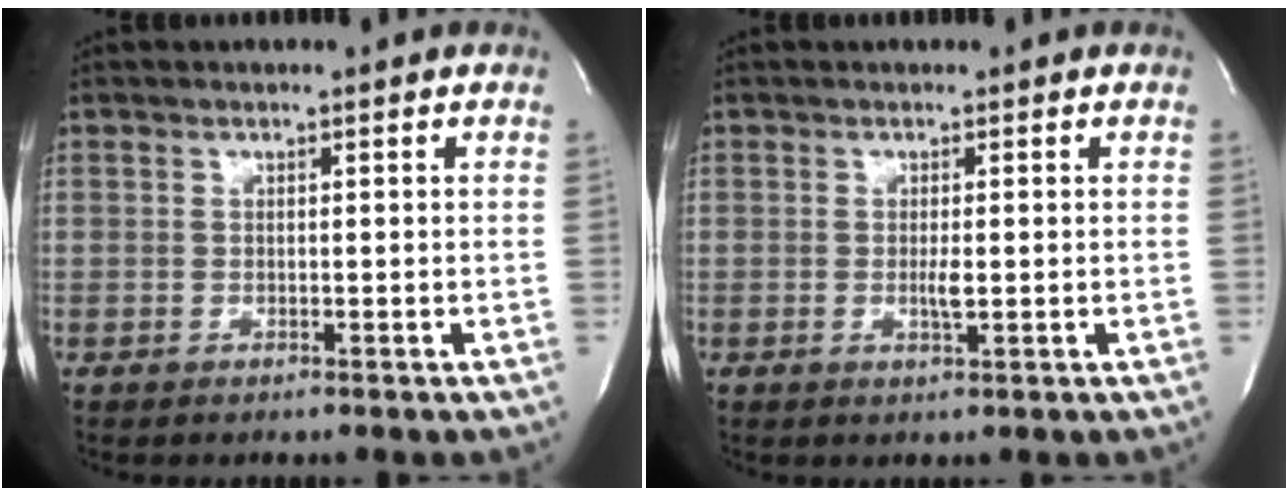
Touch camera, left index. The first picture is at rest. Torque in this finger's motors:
{"motor_torque": [0.28, 0.10, 0.05, 0.01]}